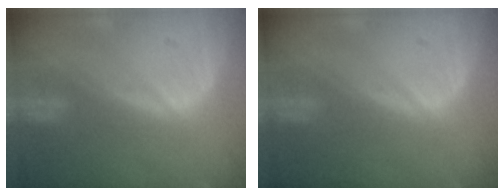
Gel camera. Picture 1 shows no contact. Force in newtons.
{"total": 0.0}